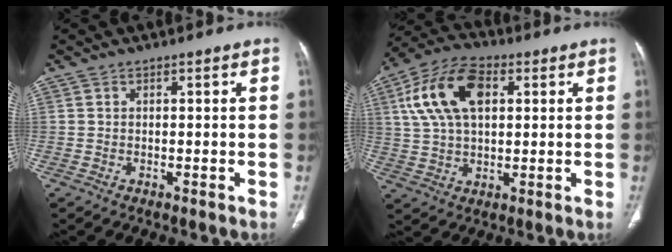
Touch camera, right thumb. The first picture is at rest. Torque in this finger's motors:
{"motor_torque": [-0.29, 0.71, 1.10, -0.13, 0.18]}